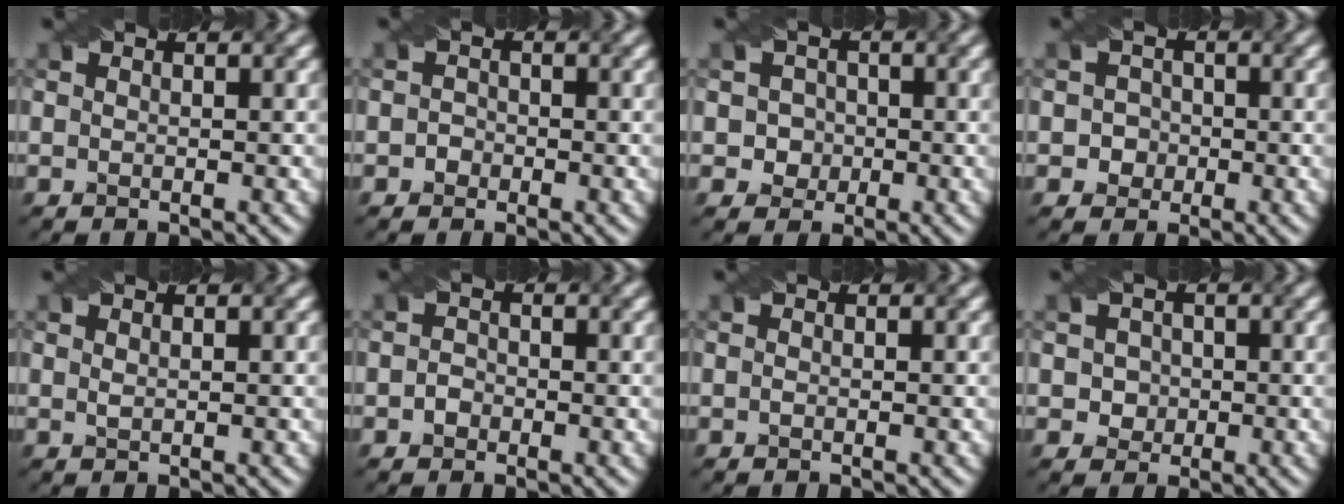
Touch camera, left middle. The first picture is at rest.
{"total": 0.9, "force": [-0.4, 0.9, 0.1], "torque": [0.004, 0.000, -0.008]}
{"total": 2.3, "force": [-0.1, 2.3, 0.6], "torque": [0.008, 0.005, 0.001]}
{"total": 1.9, "force": [-0.3, 1.9, 0.3], "torque": [0.015, 0.003, -0.008]}
{"total": 0.5, "force": [0.3, 0.2, 0.4], "torque": [-0.011, 0.000, 0.007]}
{"total": 1.1, "force": [-0.5, 0.9, 0.3], "torque": [-0.005, 0.000, -0.011]}
{"total": 0.0}
{"total": 2.2, "force": [0.2, 2.0, 0.7], "torque": [-0.004, 0.006, 0.015]}